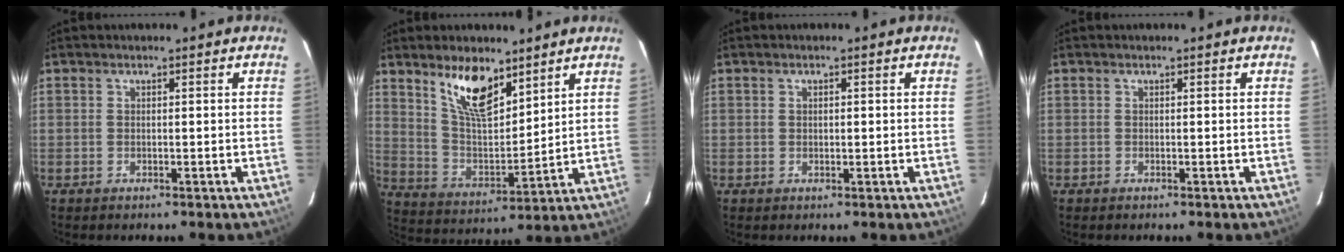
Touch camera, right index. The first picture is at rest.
{"total": 12.3, "force": [8.2, 4.7, 7.8], "torque": [-0.139, -0.003, 0.163]}
{"total": 0.8, "force": [0.2, 0.5, 0.5], "torque": [-0.009, 0.003, 0.003]}
{"total": 0.0}